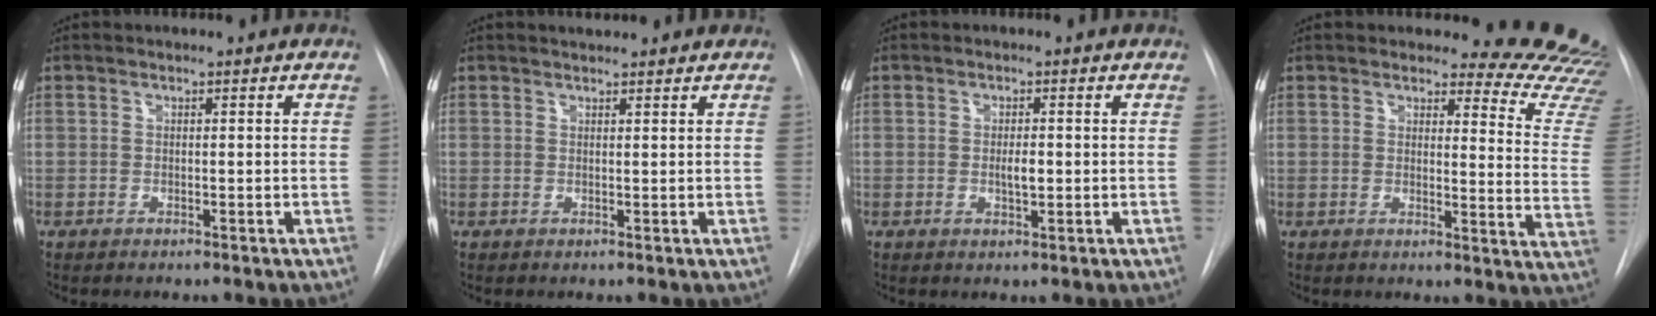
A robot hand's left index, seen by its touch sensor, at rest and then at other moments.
{"total": 3.2, "force": [2.9, 0.7, 1.0], "torque": [-0.015, 0.018, 0.035]}
{"total": 1.9, "force": [-0.4, 0.6, 1.8], "torque": [-0.032, -0.005, -0.005]}
{"total": 15.3, "force": [15.2, 1.5, 1.6], "torque": [0.017, -0.163, 0.129]}